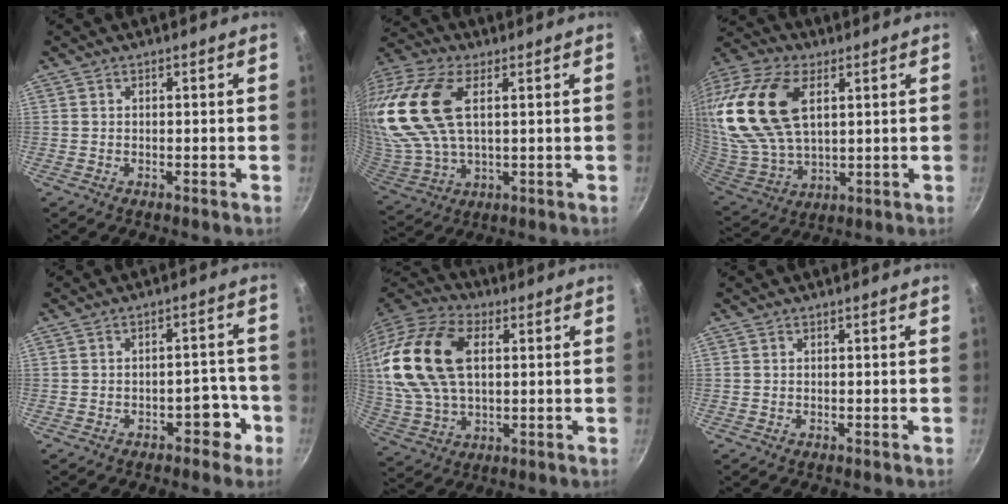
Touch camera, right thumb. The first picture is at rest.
{"total": 23.6, "force": [6.4, 13.2, 18.4], "torque": [-0.419, 0.019, 0.126]}
{"total": 25.8, "force": [8.2, 15.1, 19.3], "torque": [-0.415, 0.000, 0.158]}
{"total": 5.2, "force": [-2.8, 3.1, 3.1], "torque": [-0.004, 0.037, -0.026]}
{"total": 22.8, "force": [4.9, 13.9, 17.4], "torque": [-0.349, 0.011, 0.087]}
{"total": 0.0}